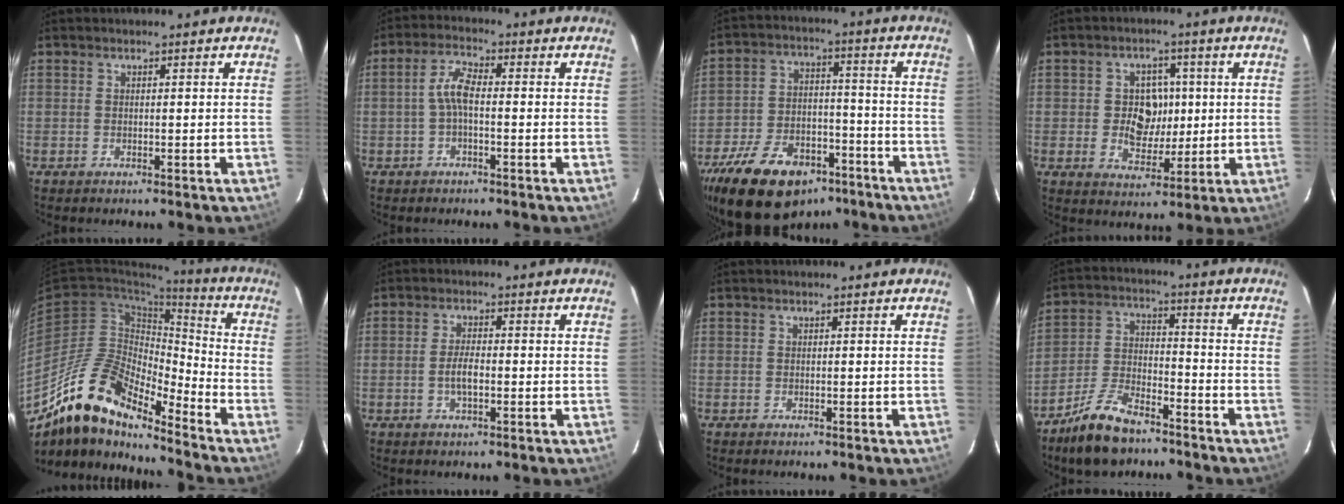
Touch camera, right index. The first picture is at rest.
{"total": 4.0, "force": [-0.8, 1.2, 3.7], "torque": [-0.082, 0.014, -0.018]}
{"total": 23.4, "force": [-15.6, 12.5, 12.3], "torque": [-0.259, 0.000, -0.235]}
{"total": 7.7, "force": [0.1, 6.4, 4.3], "torque": [-0.082, 0.012, 0.008]}
{"total": 17.3, "force": [-14.0, 4.6, 9.0], "torque": [-0.156, -0.006, -0.270]}
{"total": 3.4, "force": [-1.0, 1.1, 3.1], "torque": [-0.063, -0.001, -0.017]}
{"total": 0.0}
{"total": 12.1, "force": [-9.1, 4.6, 6.4], "torque": [-0.142, 0.003, -0.171]}